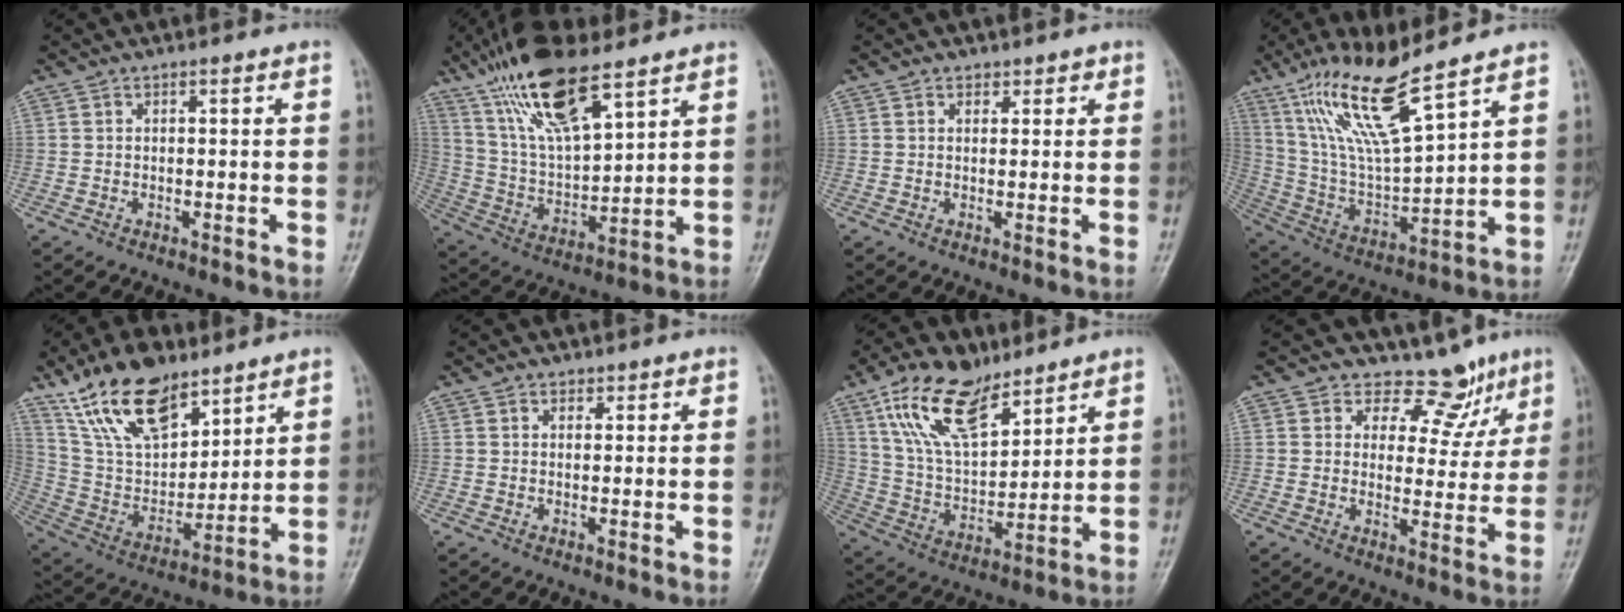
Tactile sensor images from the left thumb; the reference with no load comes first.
{"total": 17.7, "force": [11.7, 5.6, 12.1], "torque": [-0.211, -0.044, 0.232]}
{"total": 1.7, "force": [1.1, 1.3, 0.2], "torque": [0.017, -0.005, 0.011]}
{"total": 16.5, "force": [11.2, 2.7, 11.8], "torque": [-0.219, -0.057, 0.231]}
{"total": 19.0, "force": [12.6, 9.1, 10.9], "torque": [-0.156, -0.052, 0.245]}
{"total": 1.1, "force": [0.7, 0.8, 0.1], "torque": [0.013, -0.004, 0.007]}
{"total": 16.7, "force": [10.4, 7.9, 10.3], "torque": [-0.162, -0.038, 0.206]}
{"total": 8.8, "force": [6.7, 5.4, 1.7], "torque": [0.015, -0.044, 0.085]}